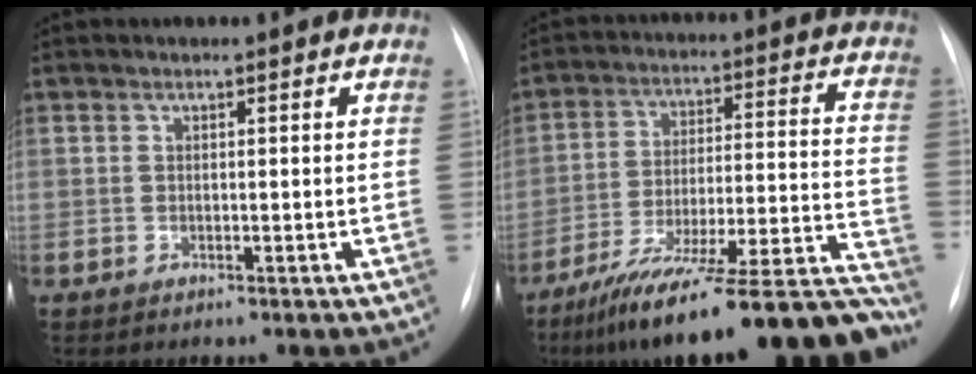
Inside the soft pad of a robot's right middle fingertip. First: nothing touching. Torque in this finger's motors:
{"motor_torque": [1.08, -1.06, 0.51, 0.21]}